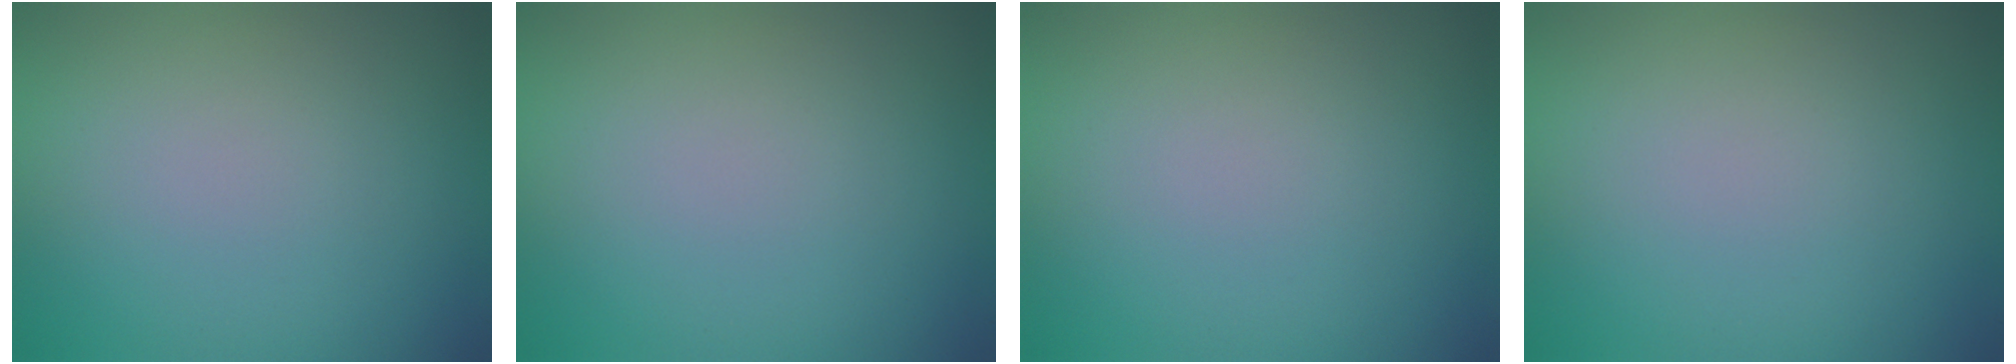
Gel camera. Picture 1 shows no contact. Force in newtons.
{"total": 0.0}
{"total": 0.0}
{"total": 0.0}